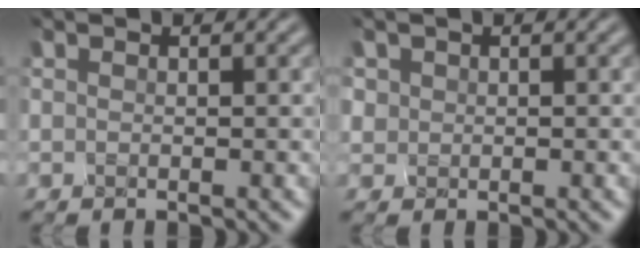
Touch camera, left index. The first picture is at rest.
{"total": 0.9, "force": [-0.1, 0.9, 0.0], "torque": [-0.003, -0.005, -0.001]}